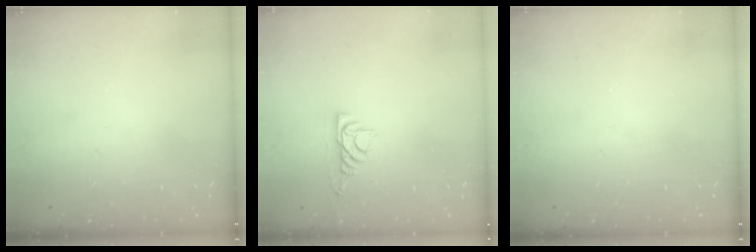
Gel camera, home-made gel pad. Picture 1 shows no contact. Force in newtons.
{"total": 5.0, "press": 4.9, "slide": 0.7}
{"total": 0.0}